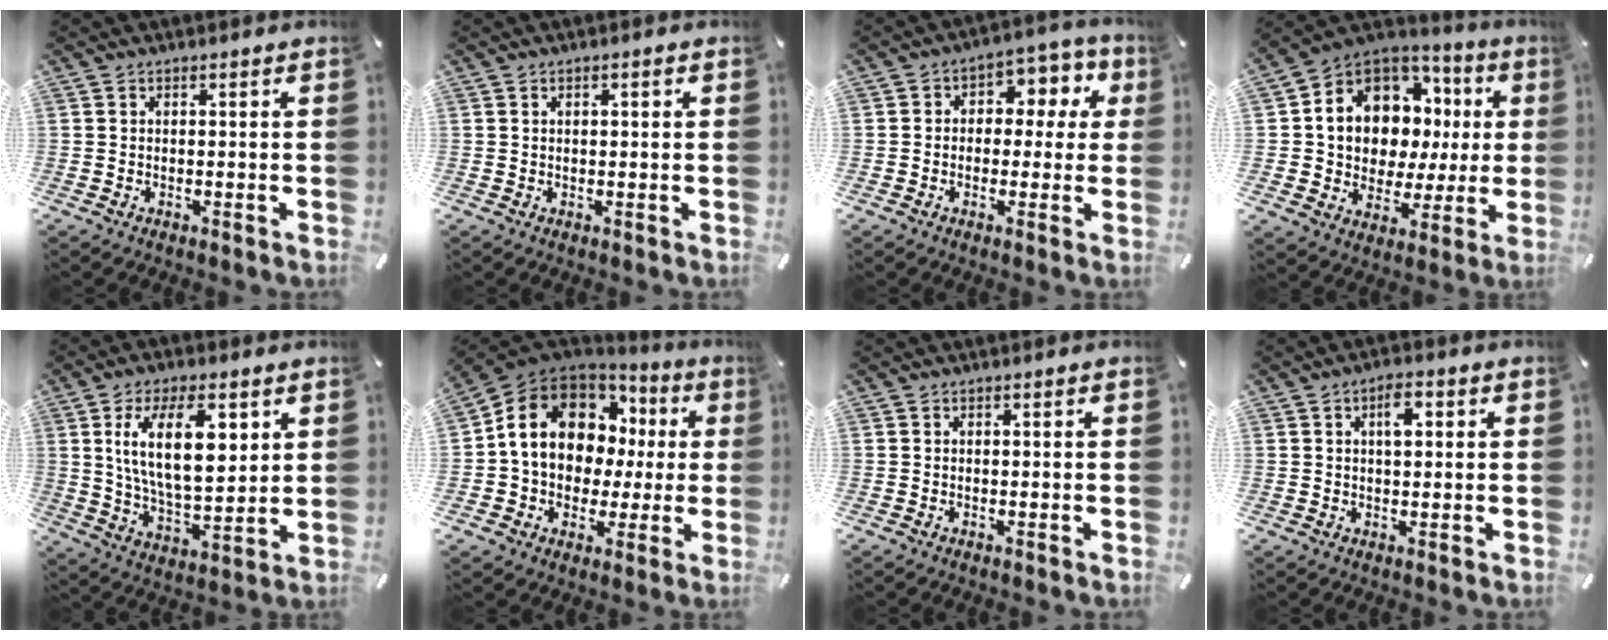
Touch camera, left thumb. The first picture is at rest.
{"total": 1.1, "force": [0.2, 0.4, 1.0], "torque": [-0.018, 0.003, 0.003]}
{"total": 7.4, "force": [0.3, 5.8, 4.5], "torque": [-0.058, 0.005, -0.001]}
{"total": 10.8, "force": [3.8, 9.2, 4.3], "torque": [-0.085, -0.051, 0.076]}
{"total": 16.3, "force": [6.1, 7.6, 13.0], "torque": [-0.239, -0.006, 0.099]}
{"total": 14.4, "force": [4.0, 11.5, 7.7], "torque": [-0.152, -0.020, 0.081]}
{"total": 0.0}
{"total": 4.8, "force": [1.5, 2.4, 3.8], "torque": [-0.057, 0.001, 0.018]}